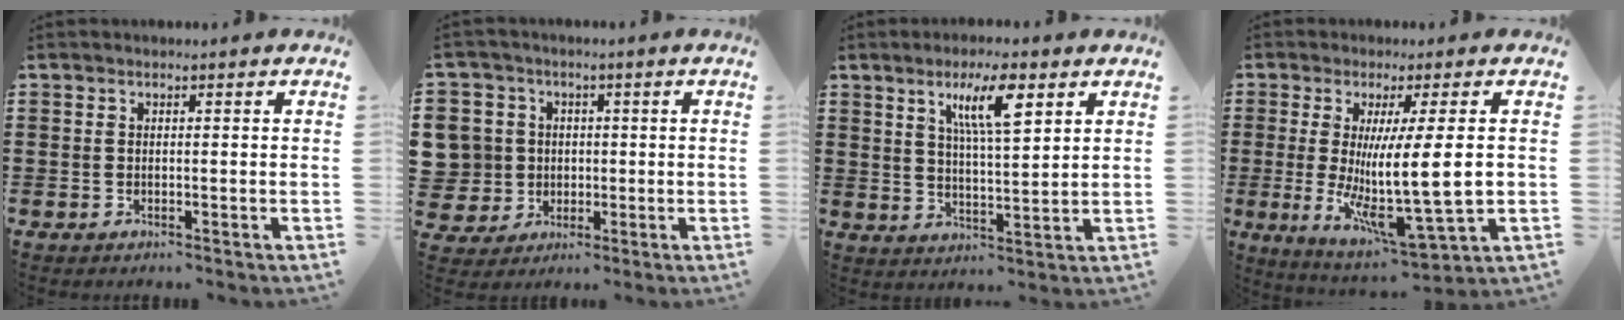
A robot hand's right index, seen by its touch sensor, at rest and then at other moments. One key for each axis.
{"total": 6.8, "fx": 0.3, "fy": 6.7, "fz": 1.1, "tx": -0.073, "ty": 0.010, "tz": 0.004}
{"total": 8.4, "fx": 4.2, "fy": 2.0, "fz": 6.9, "tx": -0.130, "ty": 0.003, "tz": 0.068}
{"total": 14.0, "fx": 1.0, "fy": 2.9, "fz": 13.7, "tx": -0.235, "ty": -0.029, "tz": 0.015}